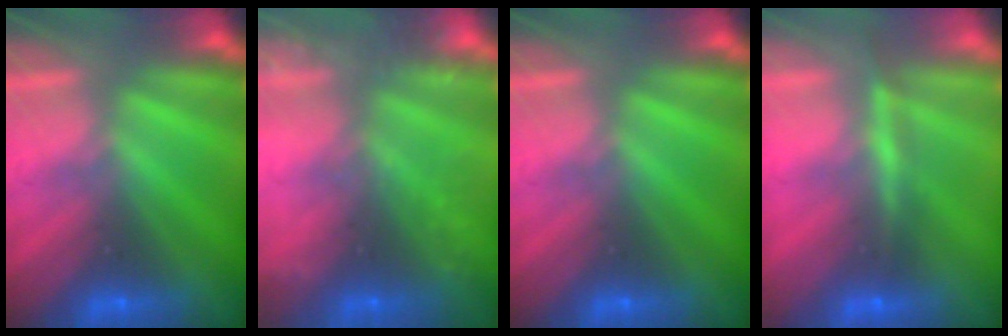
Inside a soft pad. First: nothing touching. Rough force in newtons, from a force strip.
{"total": 8.2}
{"total": 0.0}
{"total": 4.5}